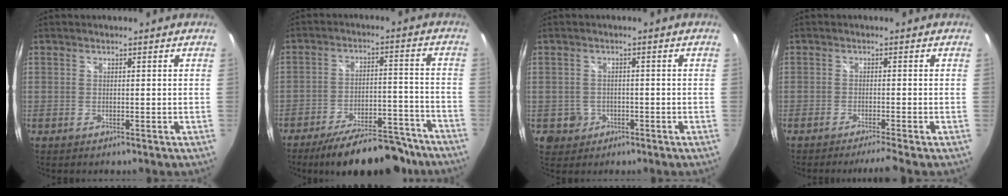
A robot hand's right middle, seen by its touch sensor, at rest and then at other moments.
{"total": 17.9, "force": [-15.1, 5.1, 8.2], "torque": [-0.133, 0.005, -0.202]}
{"total": 3.6, "force": [-1.1, 3.4, 0.5], "torque": [-0.021, 0.003, -0.012]}
{"total": 3.8, "force": [-3.3, -1.2, 1.5], "torque": [-0.029, -0.008, -0.056]}